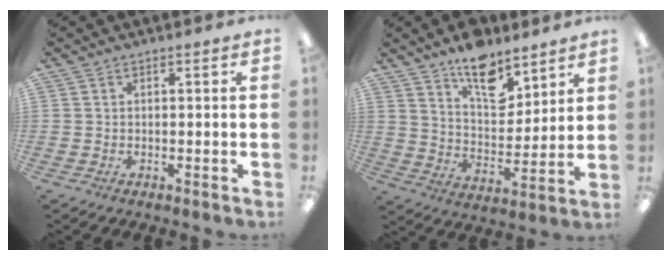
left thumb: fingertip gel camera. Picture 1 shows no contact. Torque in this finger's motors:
{"motor_torque": [1.75, 0.88, 1.46, -1.29, 0.08]}